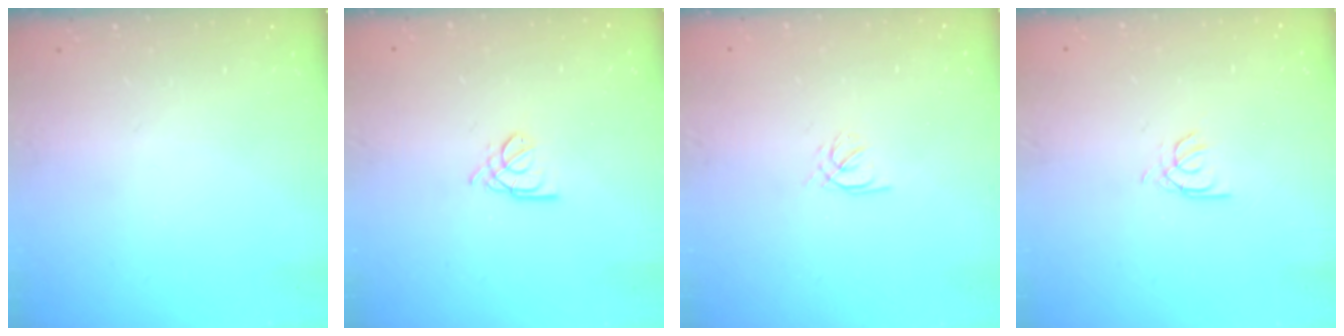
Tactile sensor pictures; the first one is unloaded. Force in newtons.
{"total": 3.0, "press": 2.9, "slide": 0.5}
{"total": 2.0, "press": 1.9, "slide": 0.5}
{"total": 2.6, "press": 2.6, "slide": 0.2}